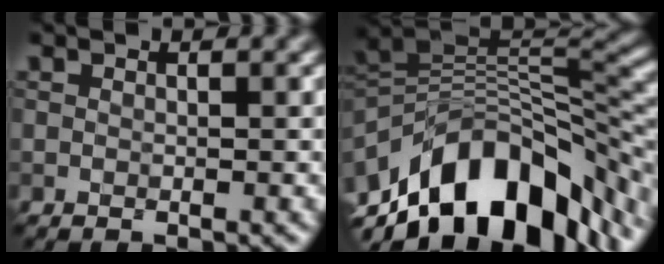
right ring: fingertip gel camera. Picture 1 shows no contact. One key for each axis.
{"total": 13.3, "fx": -5.6, "fy": 6.3, "fz": 10.4, "tx": -0.175, "ty": 0.023, "tz": -0.092}